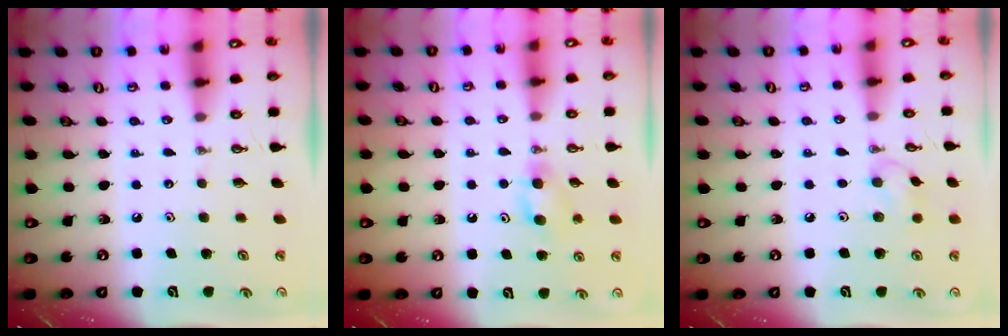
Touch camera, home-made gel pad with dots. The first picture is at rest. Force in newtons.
{"total": 5.6, "press": 5.5, "slide": 1.3}
{"total": 6.7, "press": 5.9, "slide": 3.2}